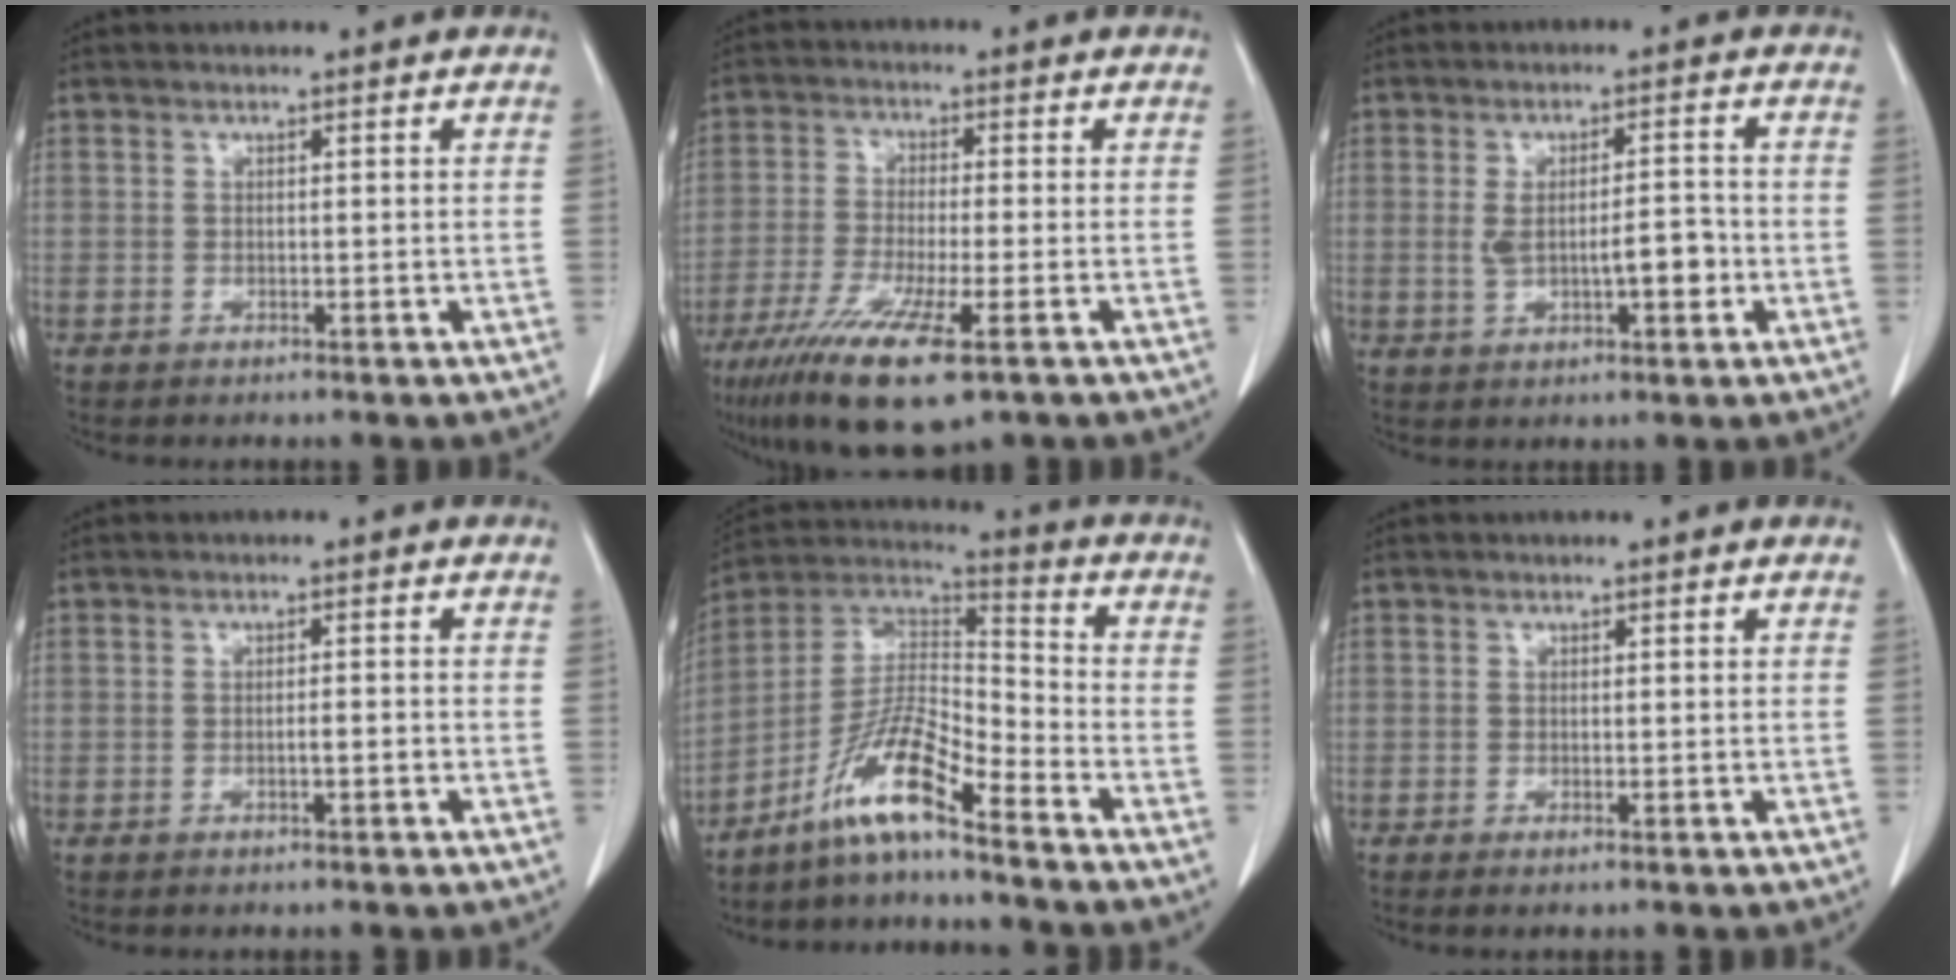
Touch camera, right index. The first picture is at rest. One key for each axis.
{"total": 12.6, "fx": -7.2, "fy": 1.8, "fz": 10.2, "tx": -0.191, "ty": -0.037, "tz": -0.123}
{"total": 6.3, "fx": -0.8, "fy": 1.9, "fz": 5.9, "tx": -0.101, "ty": 0.008, "tz": -0.006}
{"total": 1.4, "fx": -0.6, "fy": 0.1, "fz": 1.3, "tx": -0.023, "ty": 0.001, "tz": -0.010}
{"total": 10.7, "fx": -7.6, "fy": 0.7, "fz": 7.5, "tx": -0.149, "ty": 0.017, "tz": -0.146}
{"total": 0.7, "fx": -0.4, "fy": 0.1, "fz": 0.5, "tx": -0.011, "ty": -0.002, "tz": -0.008}